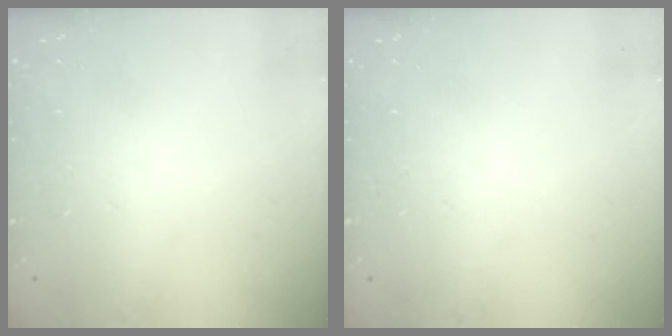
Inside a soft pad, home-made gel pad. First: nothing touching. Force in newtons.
{"total": 0.0}